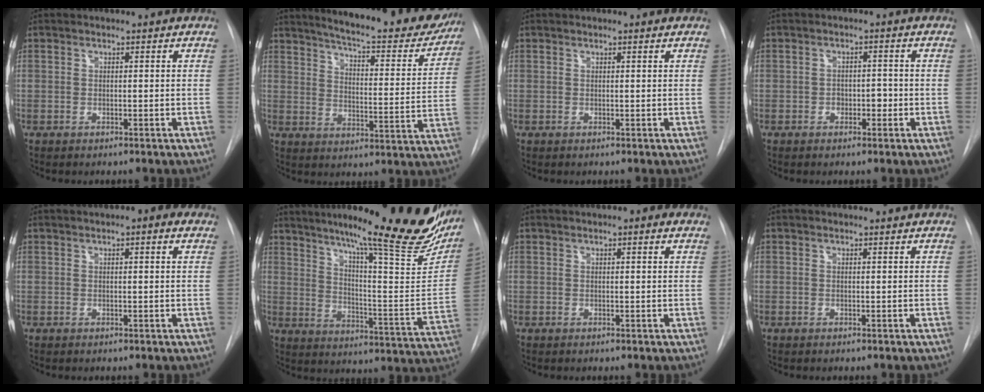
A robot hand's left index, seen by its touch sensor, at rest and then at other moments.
{"total": 23.1, "force": [20.5, 3.9, 9.8], "torque": [-0.138, -0.058, 0.252]}
{"total": 0.6, "force": [0.5, -0.1, 0.4], "torque": [-0.010, 0.003, 0.011]}
{"total": 2.3, "force": [-0.8, 1.5, 1.5], "torque": [-0.014, 0.004, -0.012]}
{"total": 3.2, "force": [1.7, 0.7, 2.6], "torque": [-0.037, 0.010, 0.019]}
{"total": 30.0, "force": [22.9, 3.3, 19.1], "torque": [-0.240, -0.060, 0.299]}
{"total": 2.3, "force": [1.4, 0.5, 1.8], "torque": [-0.027, 0.009, 0.016]}
{"total": 1.2, "force": [1.2, -0.1, 0.2], "torque": [-0.008, 0.005, 0.013]}